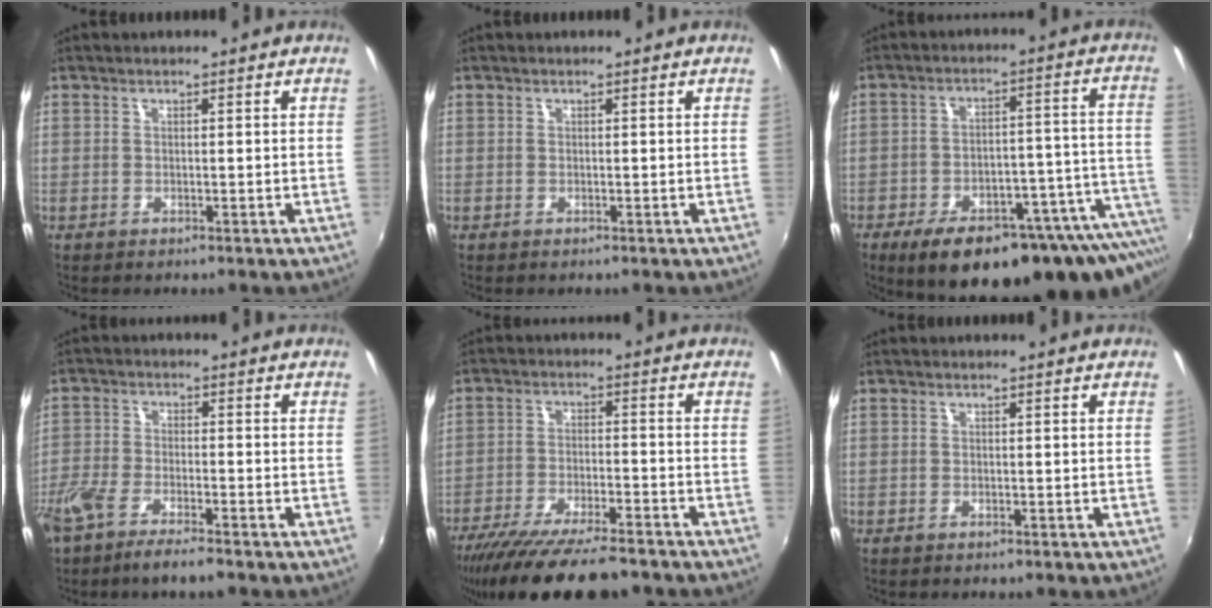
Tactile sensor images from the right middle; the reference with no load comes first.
{"total": 0.0}
{"total": 27.0, "force": [-20.0, 8.9, 15.7], "torque": [-0.204, -0.018, -0.258]}
{"total": 7.8, "force": [-6.0, 1.6, 4.8], "torque": [-0.118, -0.021, -0.119]}
{"total": 17.0, "force": [-14.1, 3.0, 8.9], "torque": [-0.177, -0.038, -0.225]}
{"total": 0.0}